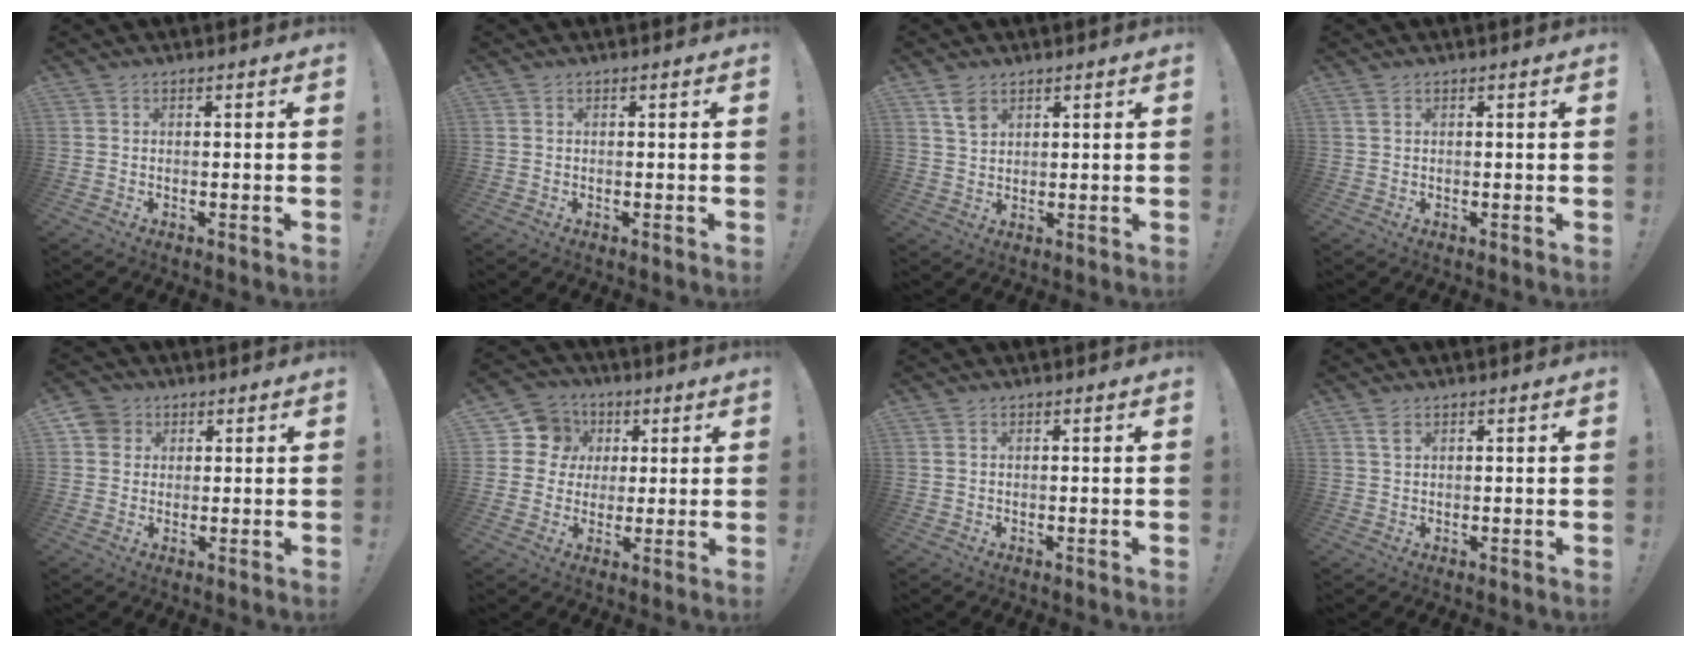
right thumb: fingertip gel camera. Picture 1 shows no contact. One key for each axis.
{"total": 0.0}
{"total": 4.3, "fx": 2.6, "fy": 2.6, "fz": 2.3, "tx": -0.030, "ty": -0.014, "tz": 0.047}
{"total": 0.9, "fx": 0.6, "fy": 0.4, "fz": 0.6, "tx": -0.008, "ty": -0.001, "tz": 0.009}
{"total": 5.0, "fx": 2.0, "fy": 4.4, "fz": 1.2, "tx": -0.019, "ty": -0.002, "tz": 0.038}
{"total": 9.9, "fx": 2.3, "fy": 9.4, "fz": 2.3, "tx": -0.034, "ty": -0.008, "tz": 0.052}
{"total": 0.5, "fx": 0.3, "fy": 0.3, "fz": 0.2, "tx": -0.012, "ty": 0.004, "tz": 0.008}
{"total": 2.0, "fx": 1.2, "fy": 0.9, "fz": 1.3, "tx": -0.016, "ty": -0.006, "tz": 0.018}